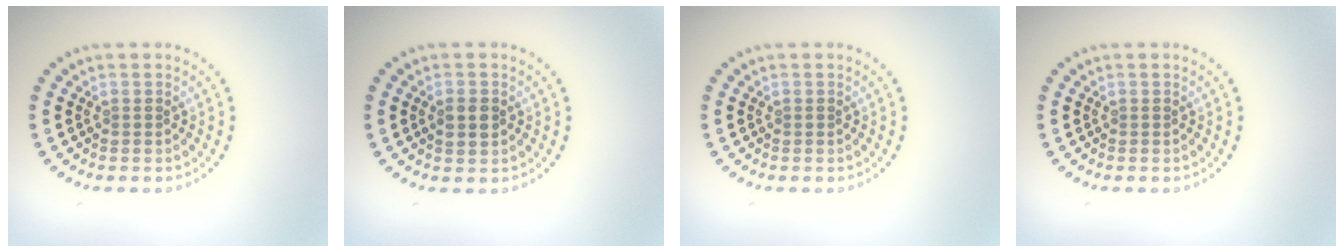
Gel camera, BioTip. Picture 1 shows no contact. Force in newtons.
{"total": 1.7, "press": 1.7, "slide": 0.1}
{"total": 0.0}
{"total": 0.0}